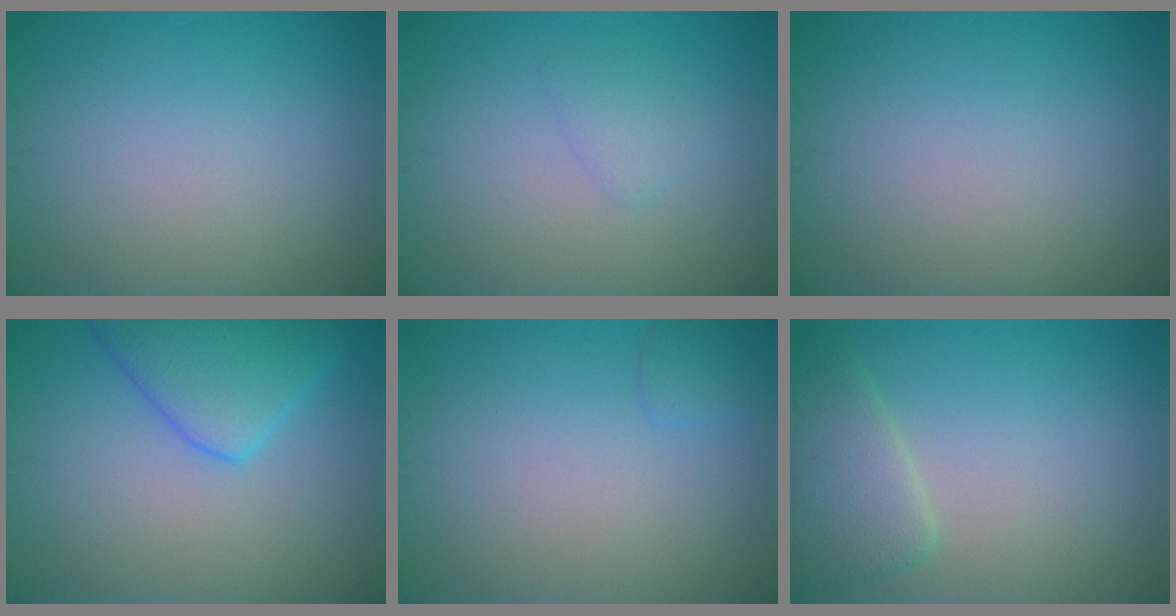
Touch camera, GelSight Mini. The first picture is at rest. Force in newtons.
{"total": 1.2, "press": 1.1, "slide": 0.1}
{"total": 0.0}
{"total": 5.2, "press": 5.2, "slide": 0.4}
{"total": 0.9, "press": 0.9, "slide": 0.1}
{"total": 3.2, "press": 3.2, "slide": 0.3}